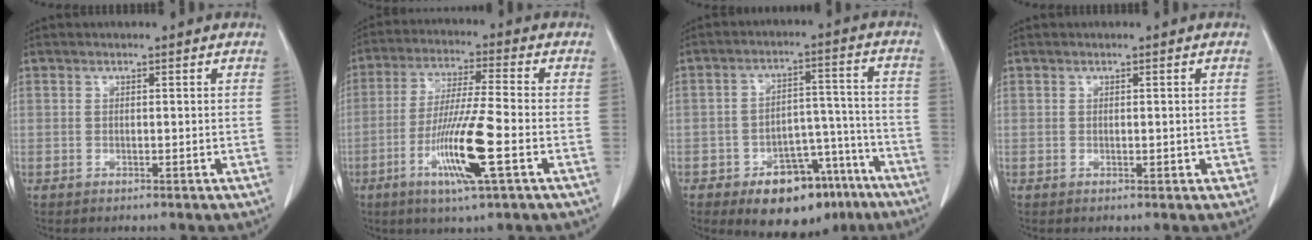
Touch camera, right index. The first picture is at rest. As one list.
[{"total": 11.8, "force": [-4.2, -0.2, 11.0], "torque": [-0.214, -0.018, -0.080]}, {"total": 13.1, "force": [-8.6, 6.7, 7.3], "torque": [-0.078, 0.036, -0.123]}, {"total": 1.1, "force": [-0.1, 0.8, 0.8], "torque": [-0.008, 0.003, 0.004]}]